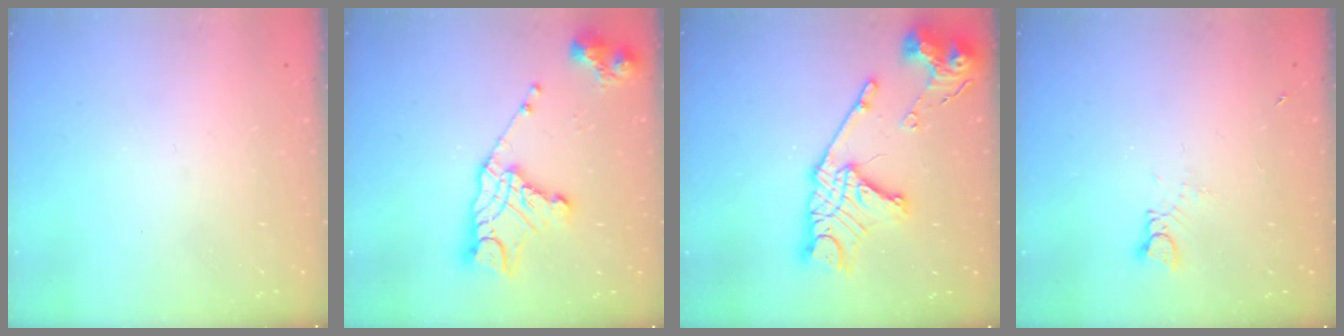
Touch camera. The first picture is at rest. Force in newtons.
{"total": 16.8, "press": 16.7, "slide": 1.4}
{"total": 20.2, "press": 20.1, "slide": 2.0}
{"total": 1.4, "press": 1.4, "slide": 0.2}